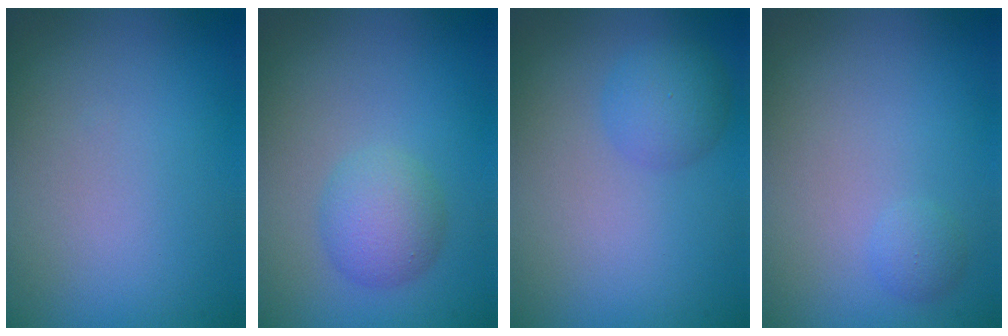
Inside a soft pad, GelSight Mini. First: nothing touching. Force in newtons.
{"total": 2.9, "press": 2.9, "slide": 0.1}
{"total": 2.5, "press": 2.5, "slide": 0.1}
{"total": 0.9, "press": 0.9, "slide": 0.0}